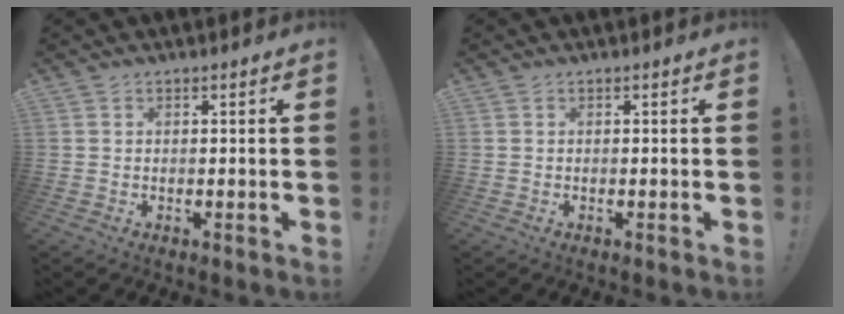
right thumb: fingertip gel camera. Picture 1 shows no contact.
{"total": 0.0}